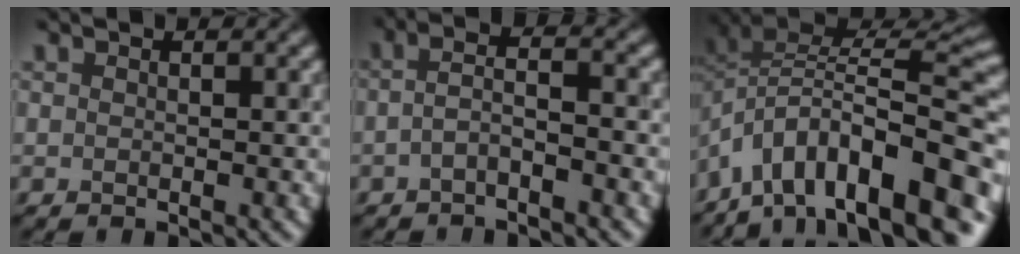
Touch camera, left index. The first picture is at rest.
{"total": 2.1, "force": [-1.3, 0.2, 1.7], "torque": [-0.037, 0.014, -0.021]}
{"total": 14.0, "force": [-7.1, 6.4, 10.2], "torque": [-0.173, 0.016, -0.105]}